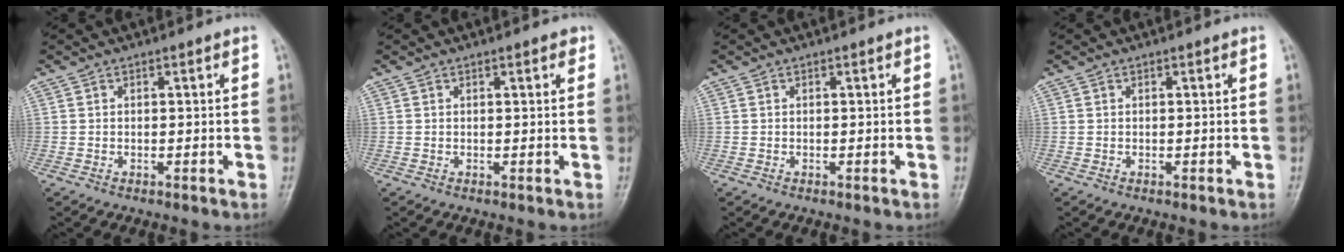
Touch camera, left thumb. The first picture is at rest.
{"total": 1.2, "force": [0.8, 0.4, 0.9], "torque": [-0.010, -0.001, 0.007]}
{"total": 0.0}
{"total": 0.0}